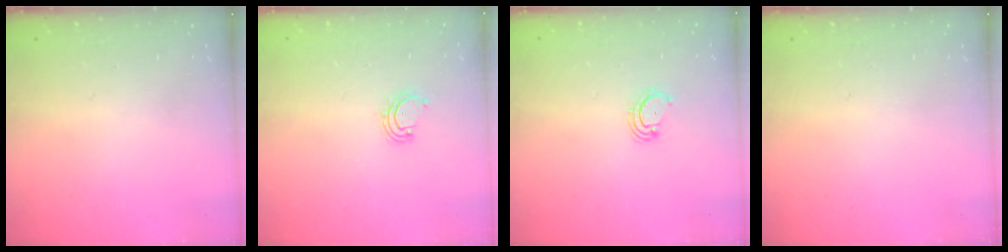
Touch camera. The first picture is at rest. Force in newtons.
{"total": 2.6, "press": 2.6, "slide": 0.3}
{"total": 2.9, "press": 2.8, "slide": 0.4}
{"total": 0.0}